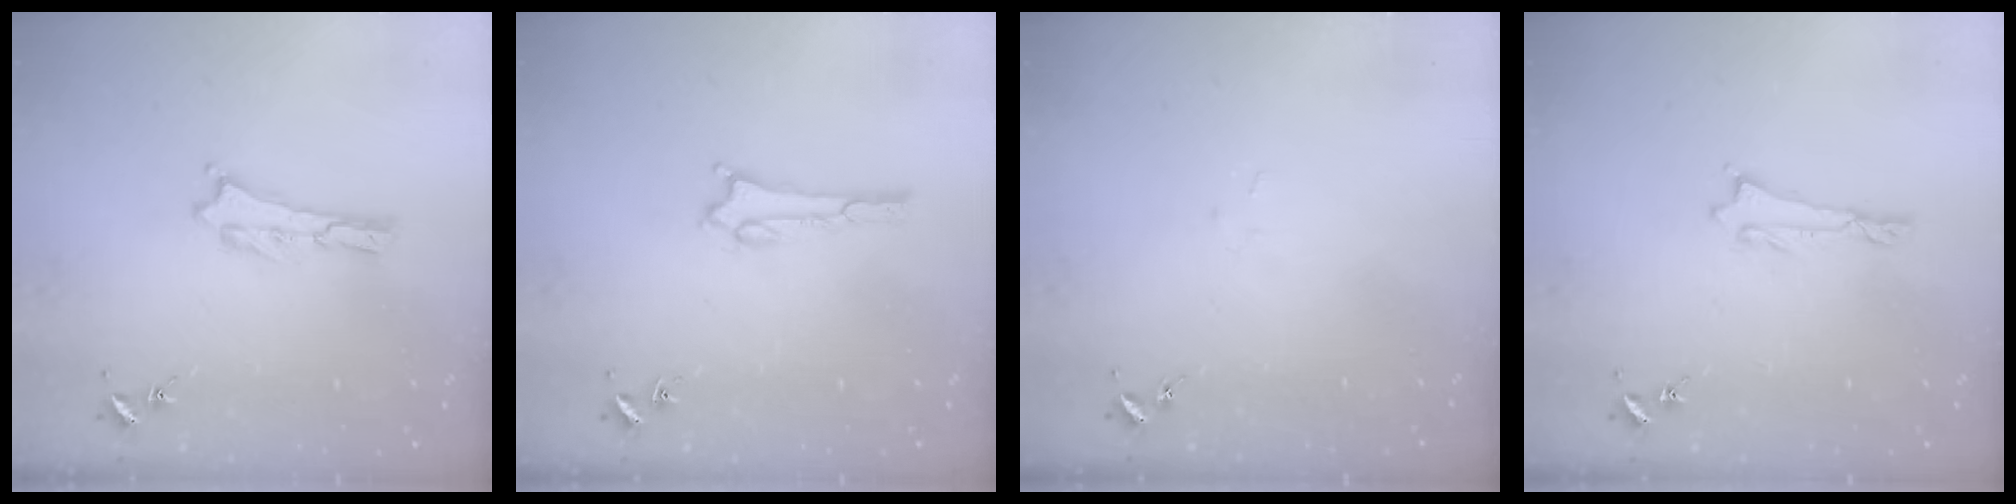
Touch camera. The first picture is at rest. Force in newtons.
{"total": 1.6, "press": 1.6, "slide": 0.1}
{"total": 1.0, "press": 1.0, "slide": 0.1}
{"total": 0.5, "press": 0.5, "slide": 0.2}